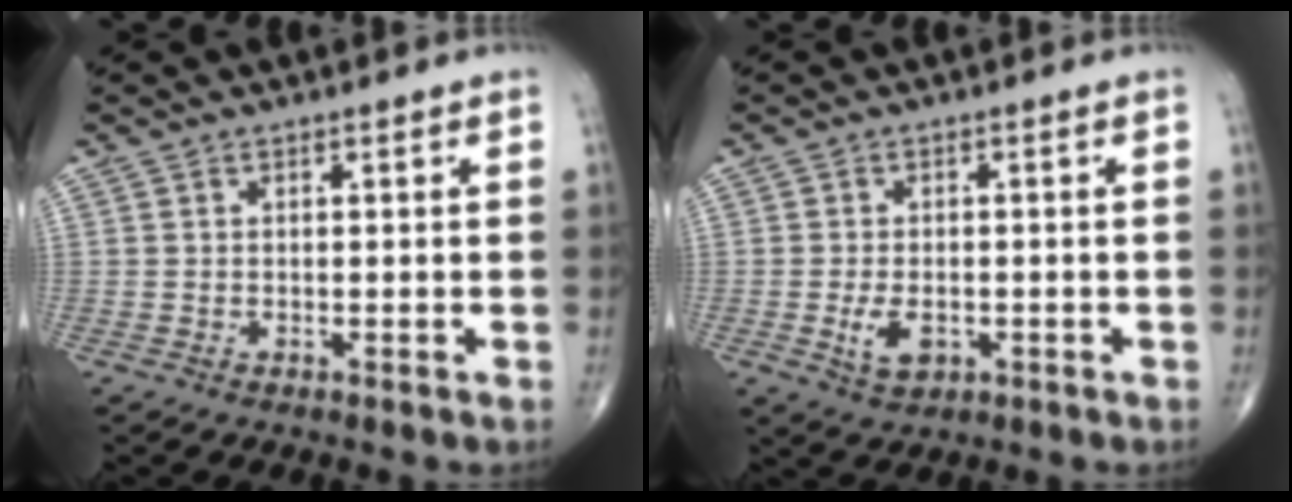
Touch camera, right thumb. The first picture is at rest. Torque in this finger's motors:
{"motor_torque": [-0.02, 0.29, 0.36, 0.31, 0.10]}